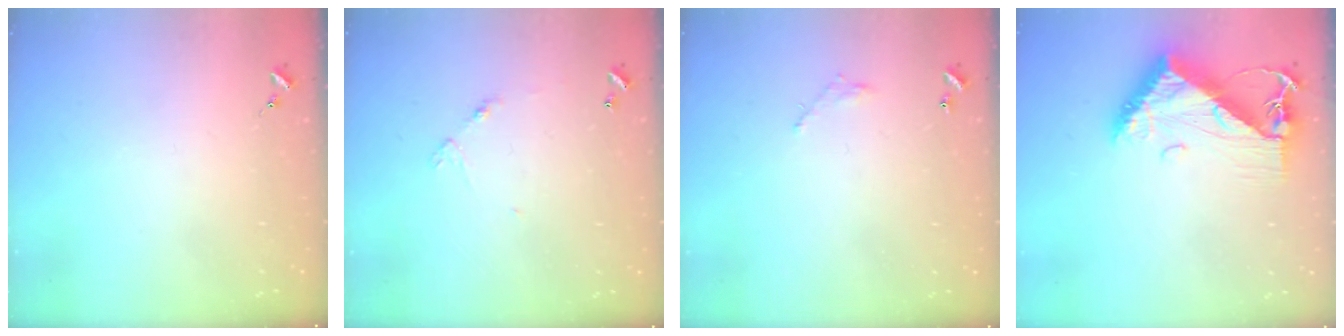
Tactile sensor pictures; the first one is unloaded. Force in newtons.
{"total": 4.6, "press": 4.6, "slide": 0.3}
{"total": 4.3, "press": 4.3, "slide": 0.2}
{"total": 10.2, "press": 10.2, "slide": 1.0}